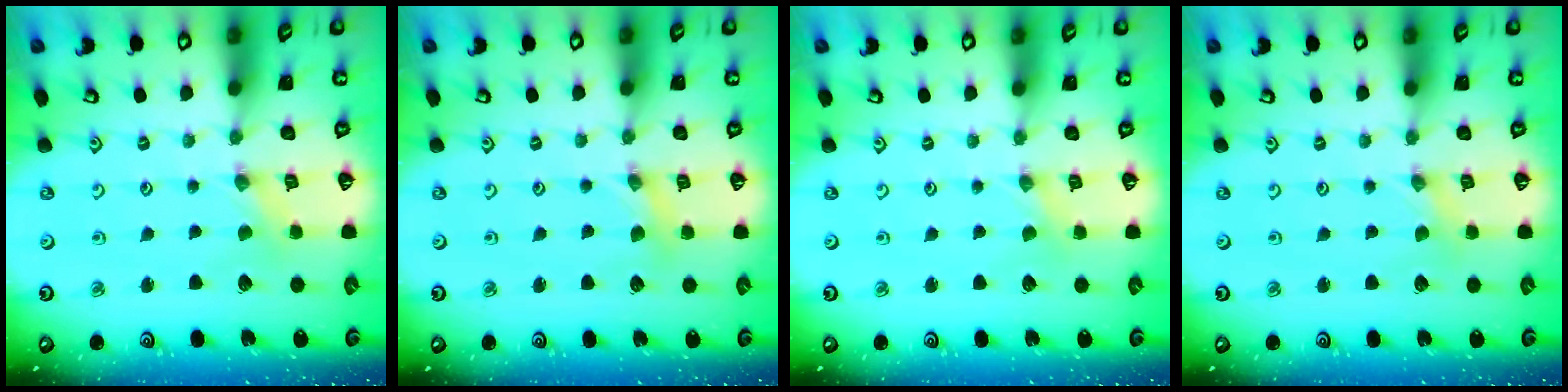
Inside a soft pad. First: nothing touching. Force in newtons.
{"total": 2.9, "press": 2.9, "slide": 0.3}
{"total": 0.0}
{"total": 0.0}